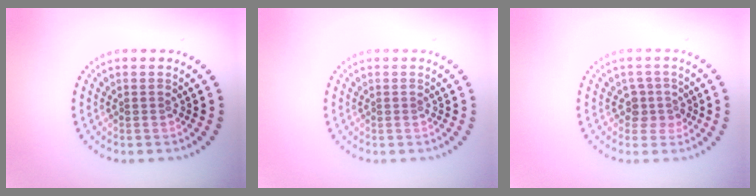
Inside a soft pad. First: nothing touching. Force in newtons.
{"total": 0.0}
{"total": 1.9, "press": 1.6, "slide": 1.1}